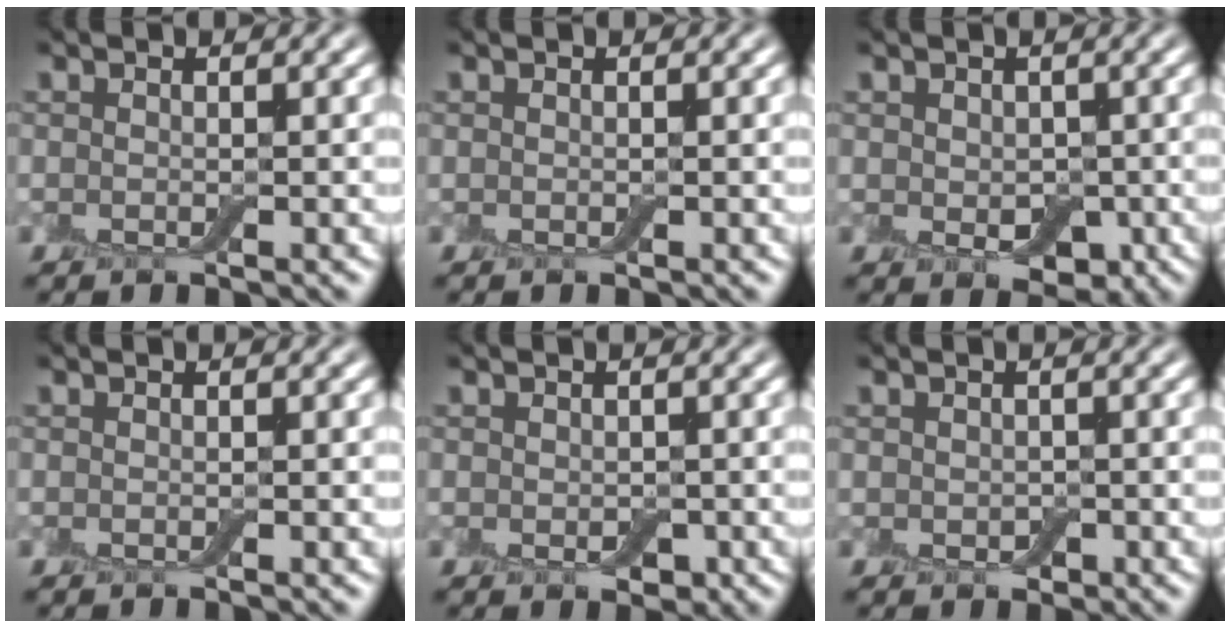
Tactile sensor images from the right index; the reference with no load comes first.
{"total": 0.0}
{"total": 3.3, "force": [-0.3, 2.4, 2.2], "torque": [-0.033, -0.012, 0.000]}
{"total": 0.0}
{"total": 1.0, "force": [-0.1, 0.9, 0.5], "torque": [-0.008, -0.003, -0.004]}
{"total": 0.7, "force": [0.0, 0.6, 0.3], "torque": [-0.006, 0.000, -0.003]}